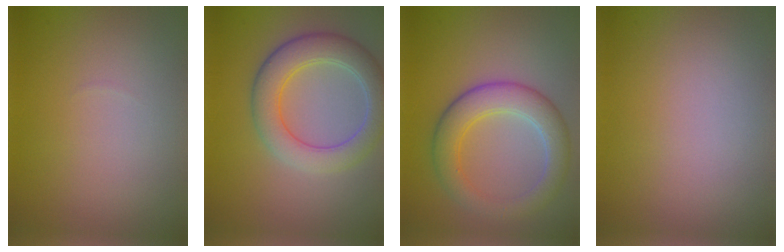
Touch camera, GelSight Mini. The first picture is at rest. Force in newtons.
{"total": 5.4, "press": 5.4, "slide": 0.4}
{"total": 5.0, "press": 5.0, "slide": 0.1}
{"total": 0.0}